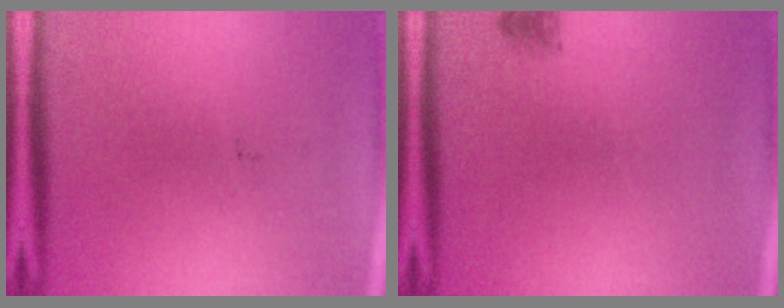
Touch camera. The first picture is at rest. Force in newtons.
{"total": 1.2}